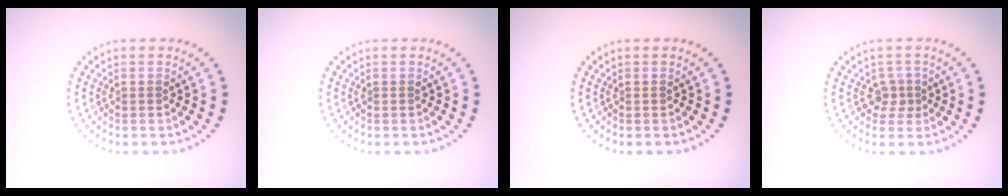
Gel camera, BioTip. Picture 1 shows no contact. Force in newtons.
{"total": 0.0}
{"total": 0.0}
{"total": 1.6, "press": 1.2, "slide": 1.0}